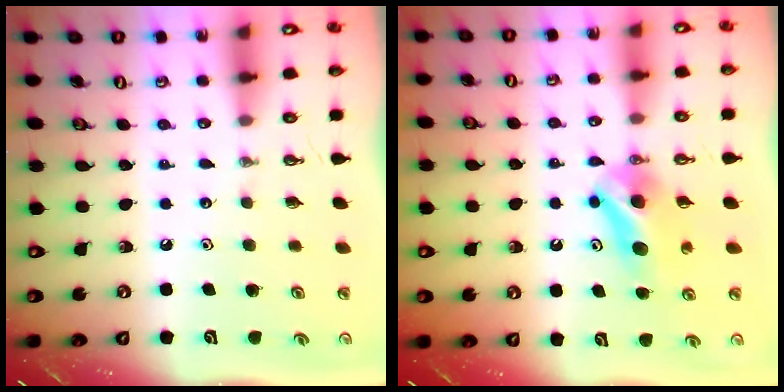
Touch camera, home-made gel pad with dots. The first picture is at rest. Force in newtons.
{"total": 7.8, "press": 5.0, "slide": 6.0}